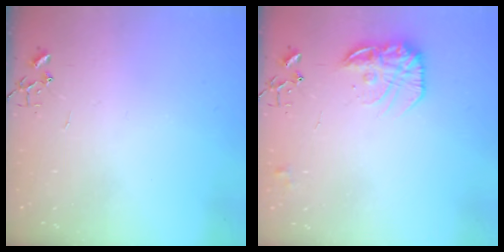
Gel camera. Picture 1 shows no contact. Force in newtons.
{"total": 15.5, "press": 15.5, "slide": 1.0}